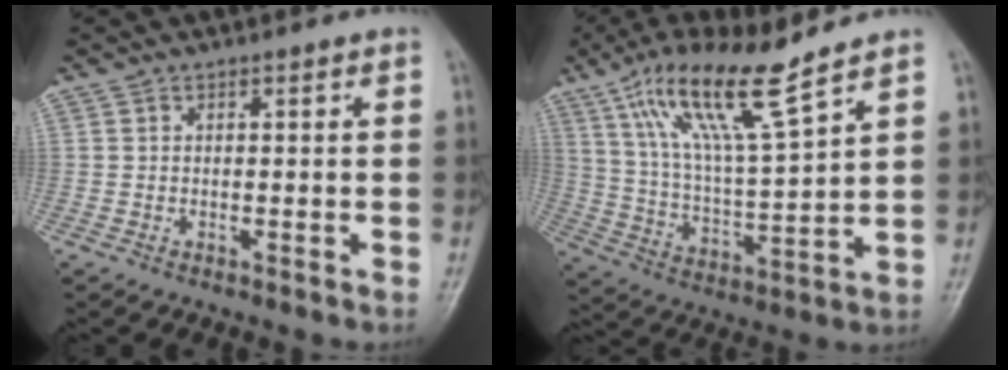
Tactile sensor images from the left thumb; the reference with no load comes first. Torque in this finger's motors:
{"motor_torque": [0.17, 0.62, 1.58, -1.18, 0.57]}